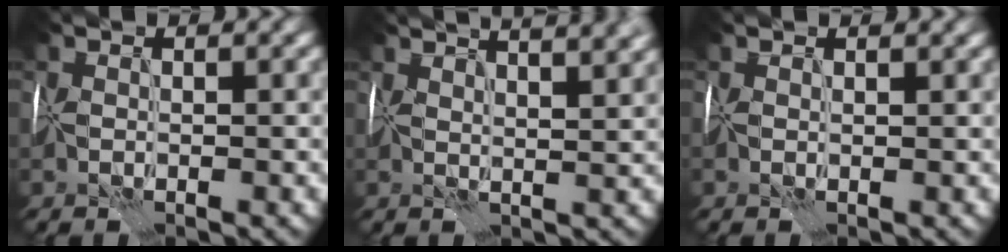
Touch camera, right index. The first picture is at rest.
{"total": 8.9, "force": [6.1, 2.9, 5.8], "torque": [-0.061, 0.047, 0.059]}
{"total": 0.8, "force": [0.7, 0.1, 0.4], "torque": [-0.009, 0.002, 0.010]}